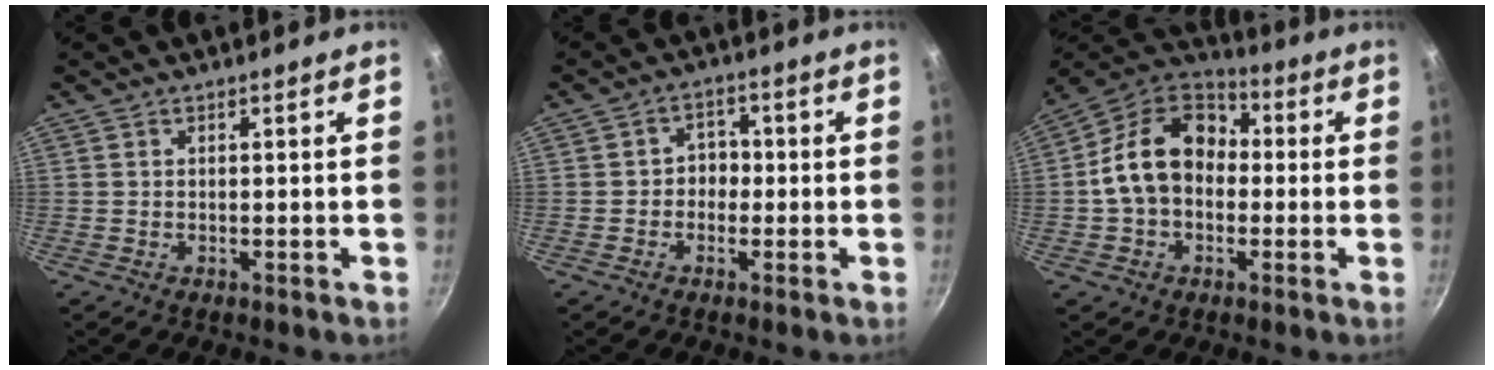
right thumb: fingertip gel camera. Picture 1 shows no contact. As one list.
[{"total": 3.9, "force": [-0.7, 3.3, 1.9], "torque": [0.004, 0.013, -0.017]}, {"total": 16.1, "force": [-0.1, 12.1, 10.6], "torque": [-0.152, 0.043, -0.018]}]